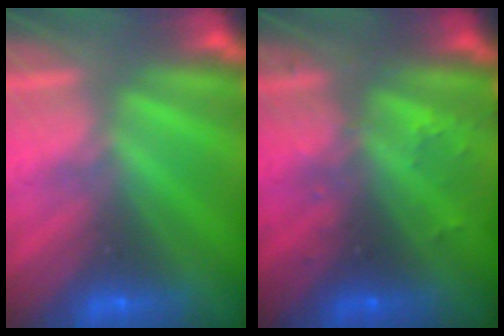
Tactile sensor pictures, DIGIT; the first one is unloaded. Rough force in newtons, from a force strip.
{"total": 2.4}